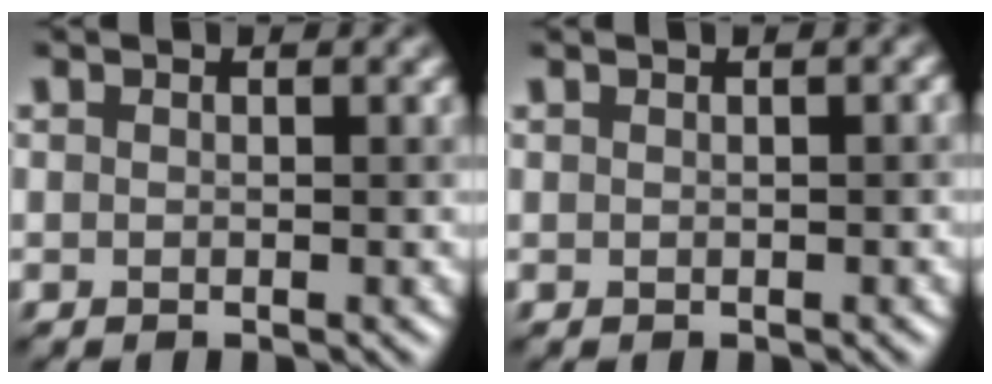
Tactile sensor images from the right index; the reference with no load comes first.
{"total": 0.6, "force": [-0.1, -0.1, 0.6], "torque": [-0.006, 0.001, -0.001]}